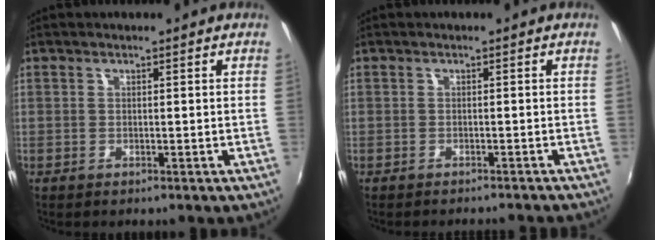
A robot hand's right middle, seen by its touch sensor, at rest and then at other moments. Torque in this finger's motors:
{"motor_torque": [-0.02, -0.26, -0.01, 0.00]}